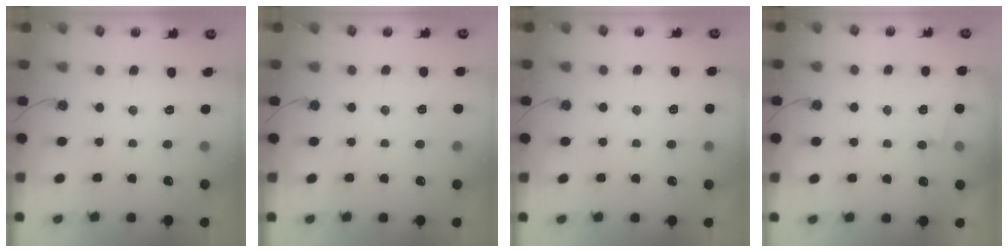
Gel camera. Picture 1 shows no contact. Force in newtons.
{"total": 2.5, "press": 2.4, "slide": 0.4}
{"total": 3.6, "press": 2.5, "slide": 2.6}
{"total": 2.1, "press": 2.1, "slide": 0.5}